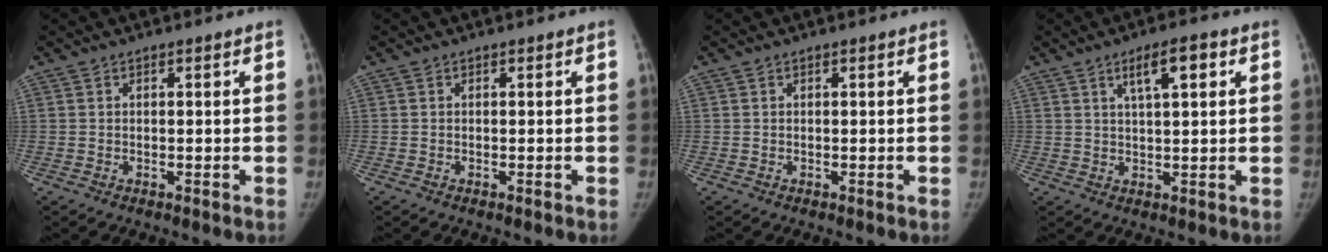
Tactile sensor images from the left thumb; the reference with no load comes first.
{"total": 0.0}
{"total": 0.0}
{"total": 6.0, "force": [2.6, 1.7, 5.1], "torque": [-0.078, -0.001, 0.043]}